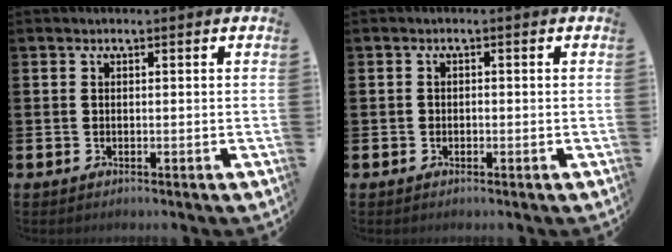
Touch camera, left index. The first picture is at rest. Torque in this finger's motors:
{"motor_torque": [-0.05, -0.03, -0.06, 0.01]}